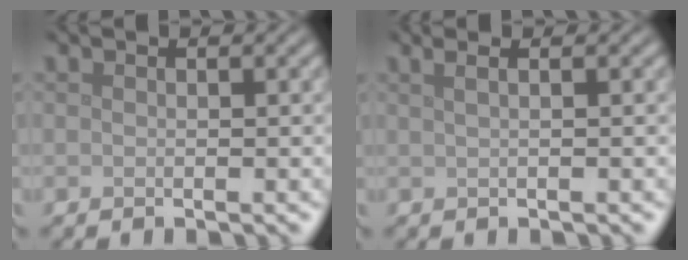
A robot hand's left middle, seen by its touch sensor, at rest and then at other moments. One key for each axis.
{"total": 3.4, "fx": 1.6, "fy": 1.8, "fz": 2.4, "tx": -0.018, "ty": 0.021, "tz": -0.005}